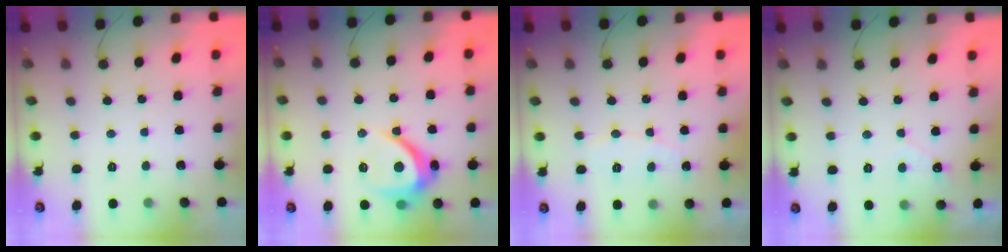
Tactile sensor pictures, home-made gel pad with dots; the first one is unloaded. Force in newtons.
{"total": 10.2, "press": 10.2, "slide": 0.8}
{"total": 5.2, "press": 5.2, "slide": 0.4}
{"total": 2.5, "press": 2.5, "slide": 0.0}